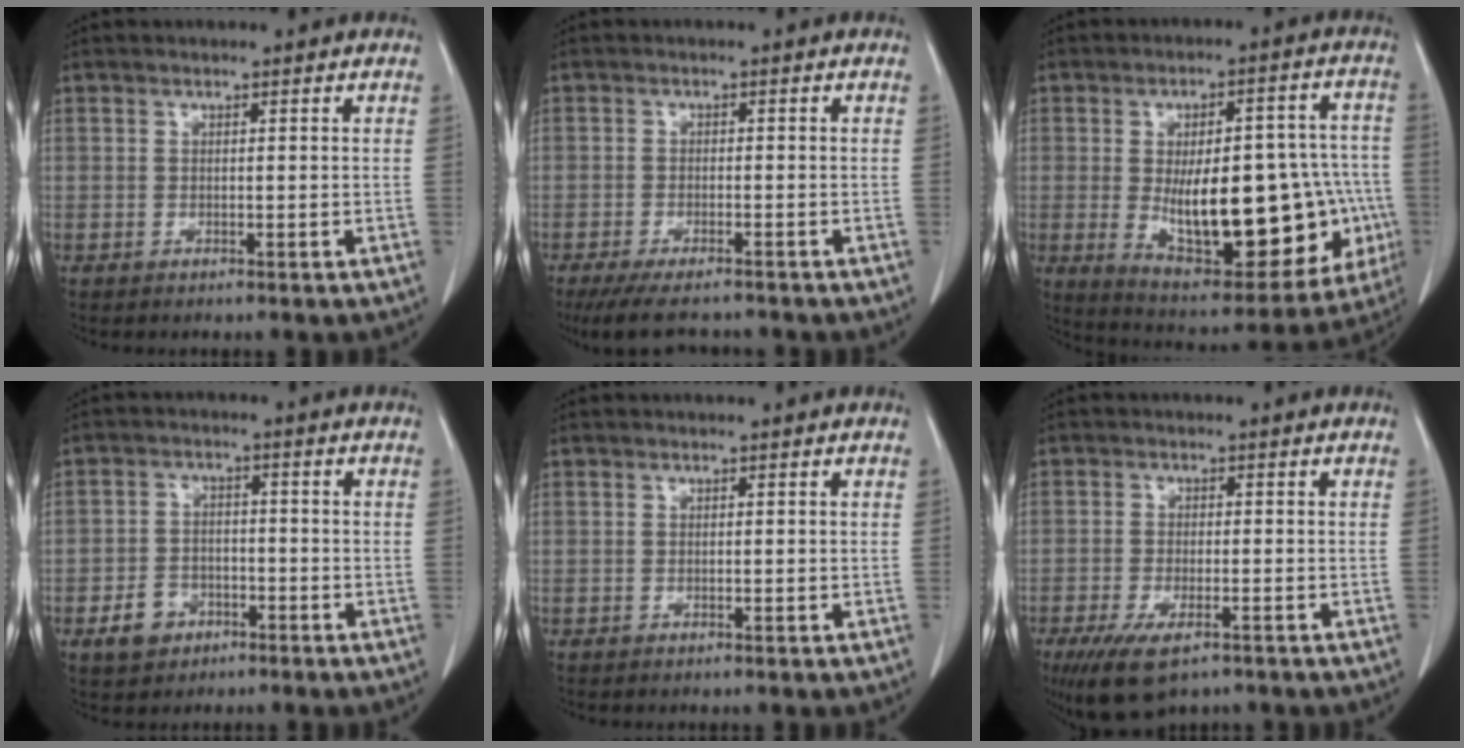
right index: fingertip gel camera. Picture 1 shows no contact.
{"total": 8.3, "force": [-7.3, 1.6, 3.6], "torque": [-0.055, -0.017, -0.111]}
{"total": 24.7, "force": [-4.2, 9.8, 22.3], "torque": [-0.273, 0.021, -0.028]}
{"total": 5.0, "force": [-2.6, 3.8, 1.9], "torque": [-0.037, 0.007, -0.037]}
{"total": 0.0}
{"total": 8.0, "force": [-5.1, 2.9, 5.4], "torque": [-0.096, -0.016, -0.083]}